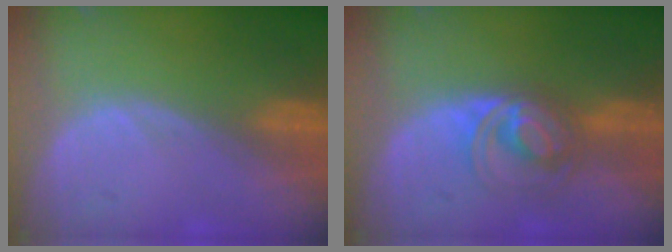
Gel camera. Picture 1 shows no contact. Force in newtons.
{"total": 6.5, "press": 5.8, "slide": 2.9}